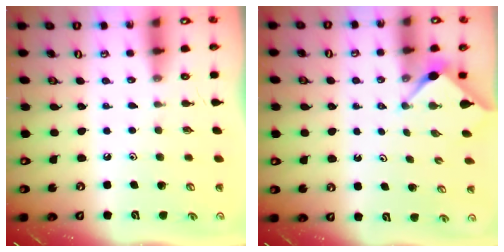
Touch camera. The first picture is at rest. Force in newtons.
{"total": 2.9, "press": 2.8, "slide": 0.4}